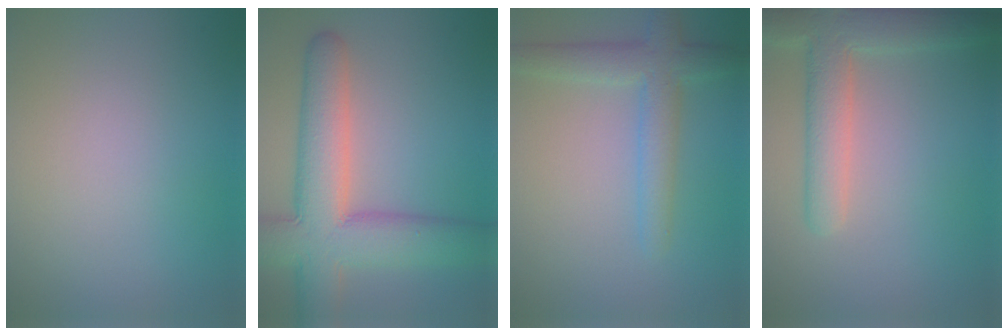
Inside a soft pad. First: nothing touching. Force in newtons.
{"total": 10.2, "press": 10.2, "slide": 0.8}
{"total": 2.9, "press": 2.9, "slide": 0.1}
{"total": 5.3, "press": 5.3, "slide": 0.4}